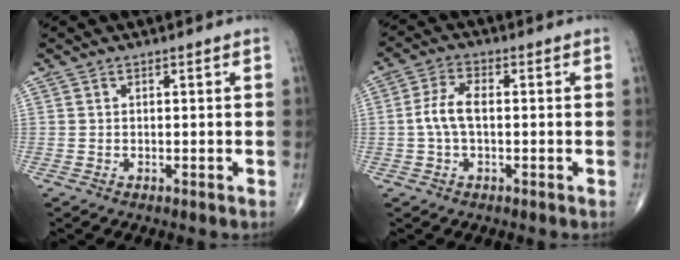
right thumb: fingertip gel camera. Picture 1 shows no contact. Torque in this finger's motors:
{"motor_torque": [-0.13, 0.56, 0.39, -0.20, 0.11]}